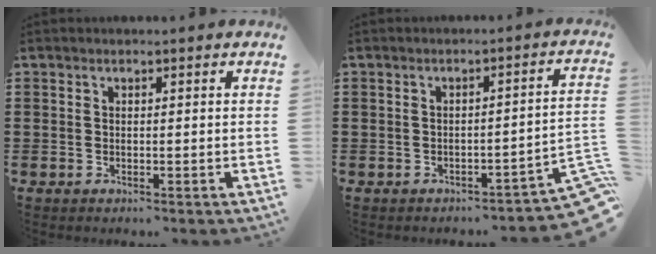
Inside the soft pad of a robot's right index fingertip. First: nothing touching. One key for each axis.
{"total": 3.8, "fx": -3.0, "fy": 0.4, "fz": 2.3, "tx": -0.040, "ty": -0.008, "tz": -0.061}